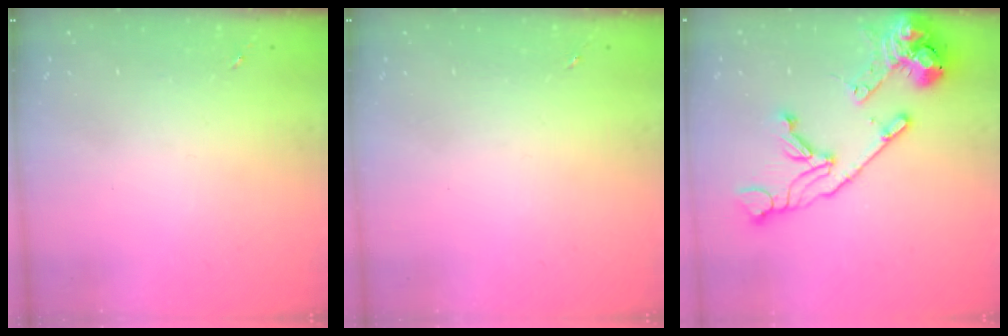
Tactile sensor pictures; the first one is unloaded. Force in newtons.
{"total": 0.0}
{"total": 18.4, "press": 18.2, "slide": 2.3}